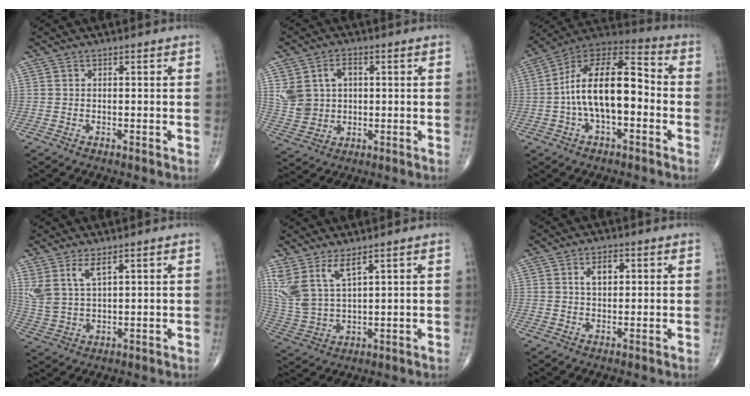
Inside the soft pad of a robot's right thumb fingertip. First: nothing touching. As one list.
[{"total": 8.5, "force": [2.1, 6.6, 4.9], "torque": [-0.073, 0.000, 0.049]}, {"total": 17.5, "force": [-1.8, 8.5, 15.1], "torque": [-0.254, 0.051, -0.042]}, {"total": 6.3, "force": [3.6, 2.4, 4.7], "torque": [-0.103, -0.017, 0.083]}, {"total": 9.5, "force": [5.8, 3.3, 6.7], "torque": [-0.156, -0.028, 0.135]}, {"total": 3.5, "force": [1.1, 2.0, 2.7], "torque": [-0.041, 0.002, 0.020]}]